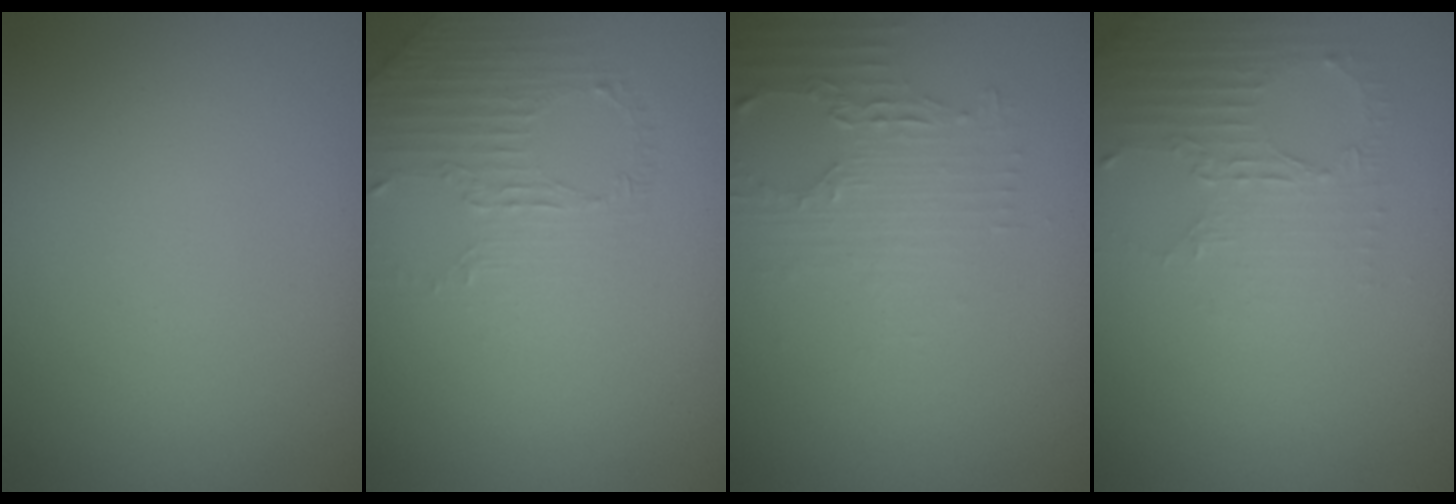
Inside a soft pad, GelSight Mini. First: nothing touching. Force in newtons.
{"total": 1.4, "press": 0.8, "slide": 1.1}
{"total": 2.4, "press": 2.3, "slide": 0.9}
{"total": 2.5, "press": 1.8, "slide": 1.7}